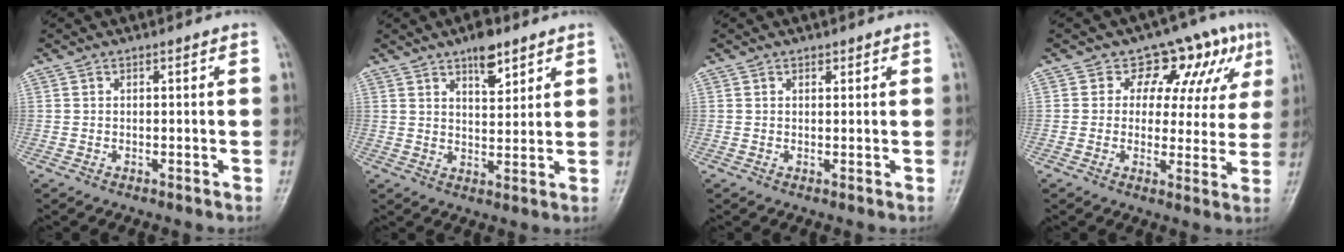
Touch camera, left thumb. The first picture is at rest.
{"total": 6.2, "force": [4.1, 2.6, 3.9], "torque": [-0.041, -0.026, 0.063]}
{"total": 0.9, "force": [0.6, 0.6, 0.2], "torque": [0.004, -0.005, 0.008]}
{"total": 11.0, "force": [5.7, 7.4, 5.9], "torque": [-0.021, -0.014, 0.064]}